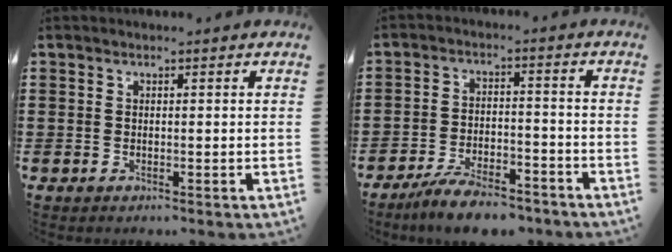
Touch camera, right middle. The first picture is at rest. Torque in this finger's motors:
{"motor_torque": [1.20, -0.94, 0.23, 0.13]}